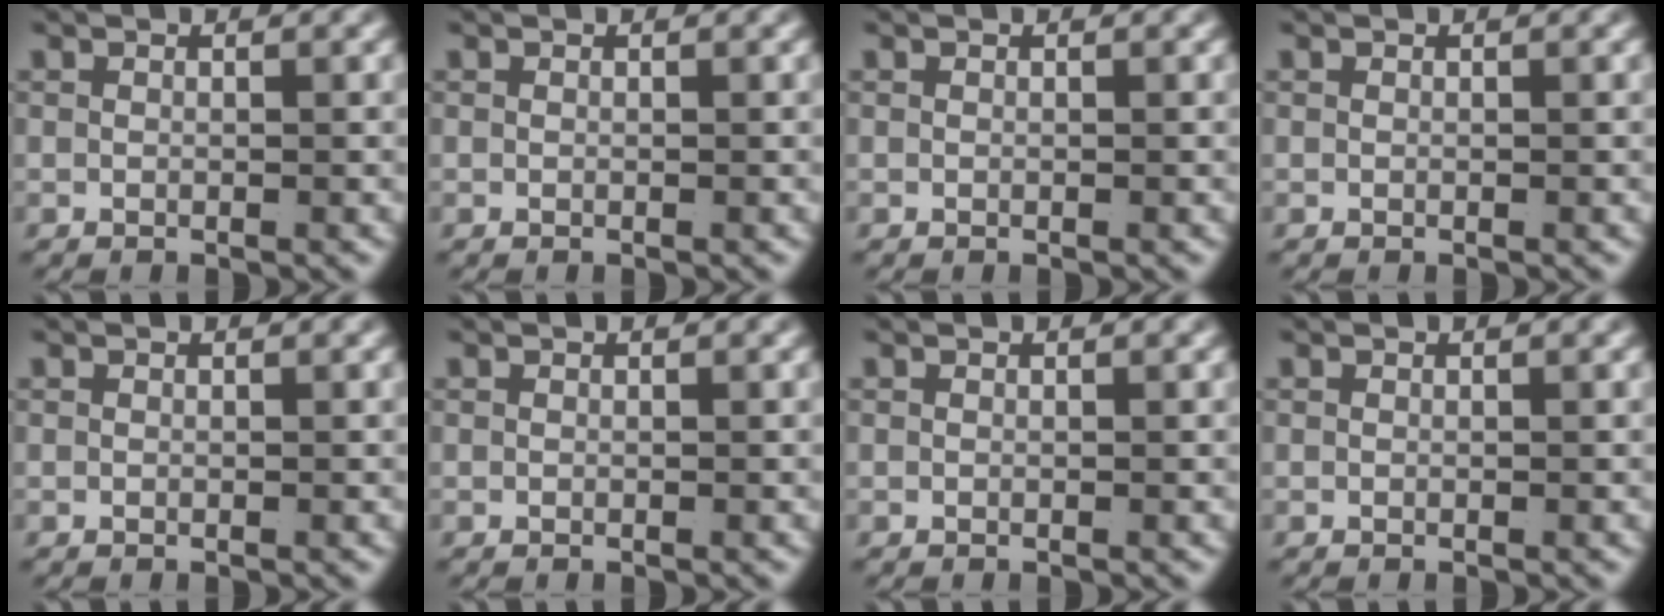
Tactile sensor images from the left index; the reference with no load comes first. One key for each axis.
{"total": 0.0}
{"total": 0.0}
{"total": 0.0}
{"total": 0.0}
{"total": 0.0}
{"total": 0.0}
{"total": 0.0}